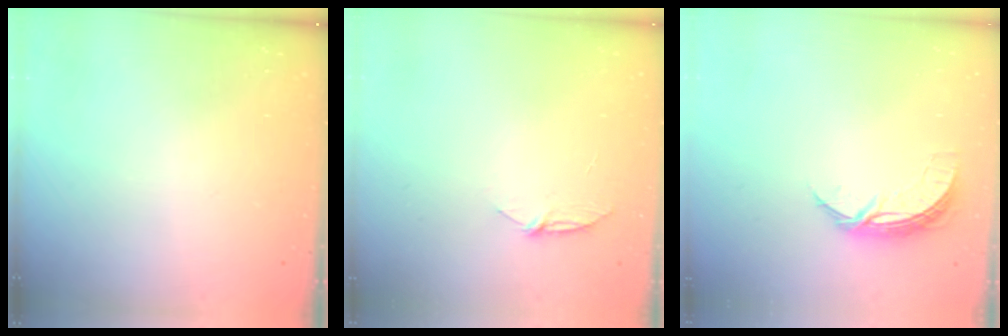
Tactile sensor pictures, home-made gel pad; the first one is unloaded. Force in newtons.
{"total": 4.9, "press": 4.8, "slide": 0.6}
{"total": 7.1, "press": 7.0, "slide": 0.7}